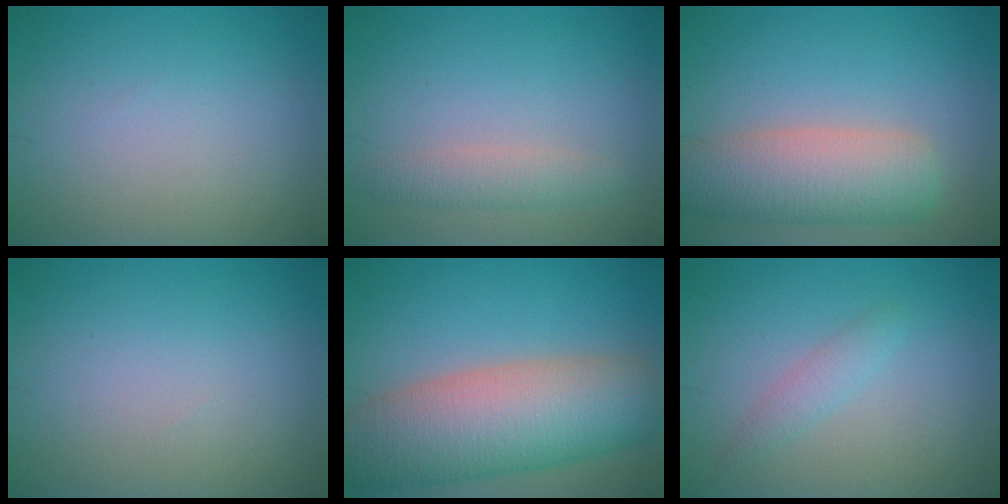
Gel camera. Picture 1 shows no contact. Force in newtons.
{"total": 2.1, "press": 2.1, "slide": 0.0}
{"total": 6.8, "press": 6.8, "slide": 0.5}
{"total": 0.0}
{"total": 11.6, "press": 11.6, "slide": 0.8}
{"total": 1.6, "press": 1.6, "slide": 0.2}